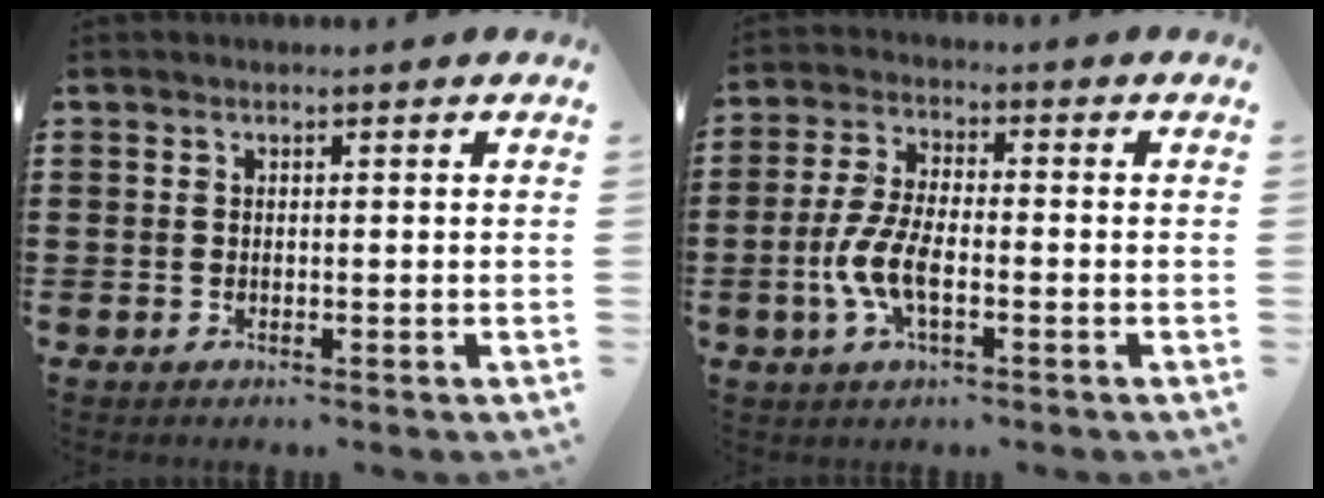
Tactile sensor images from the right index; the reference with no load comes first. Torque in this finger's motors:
{"motor_torque": [1.07, -1.07, 0.40, 0.21]}